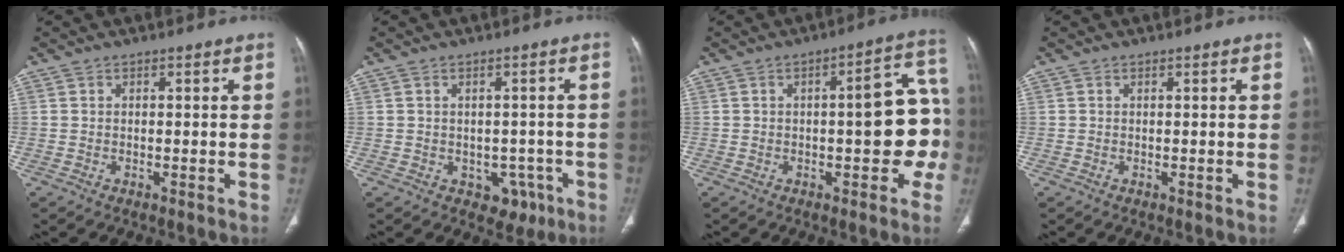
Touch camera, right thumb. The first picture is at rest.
{"total": 5.1, "force": [-1.9, 4.0, 2.4], "torque": [-0.004, 0.013, -0.016]}
{"total": 12.6, "force": [-1.5, 4.8, 11.6], "torque": [-0.117, 0.043, -0.019]}
{"total": 0.0}